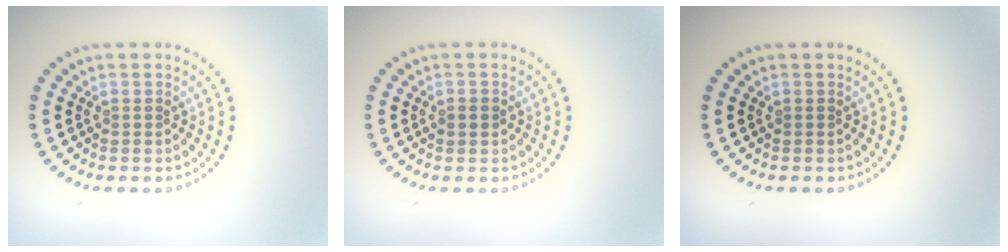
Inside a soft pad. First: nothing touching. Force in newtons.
{"total": 1.3, "press": 1.3, "slide": 0.2}
{"total": 0.0}